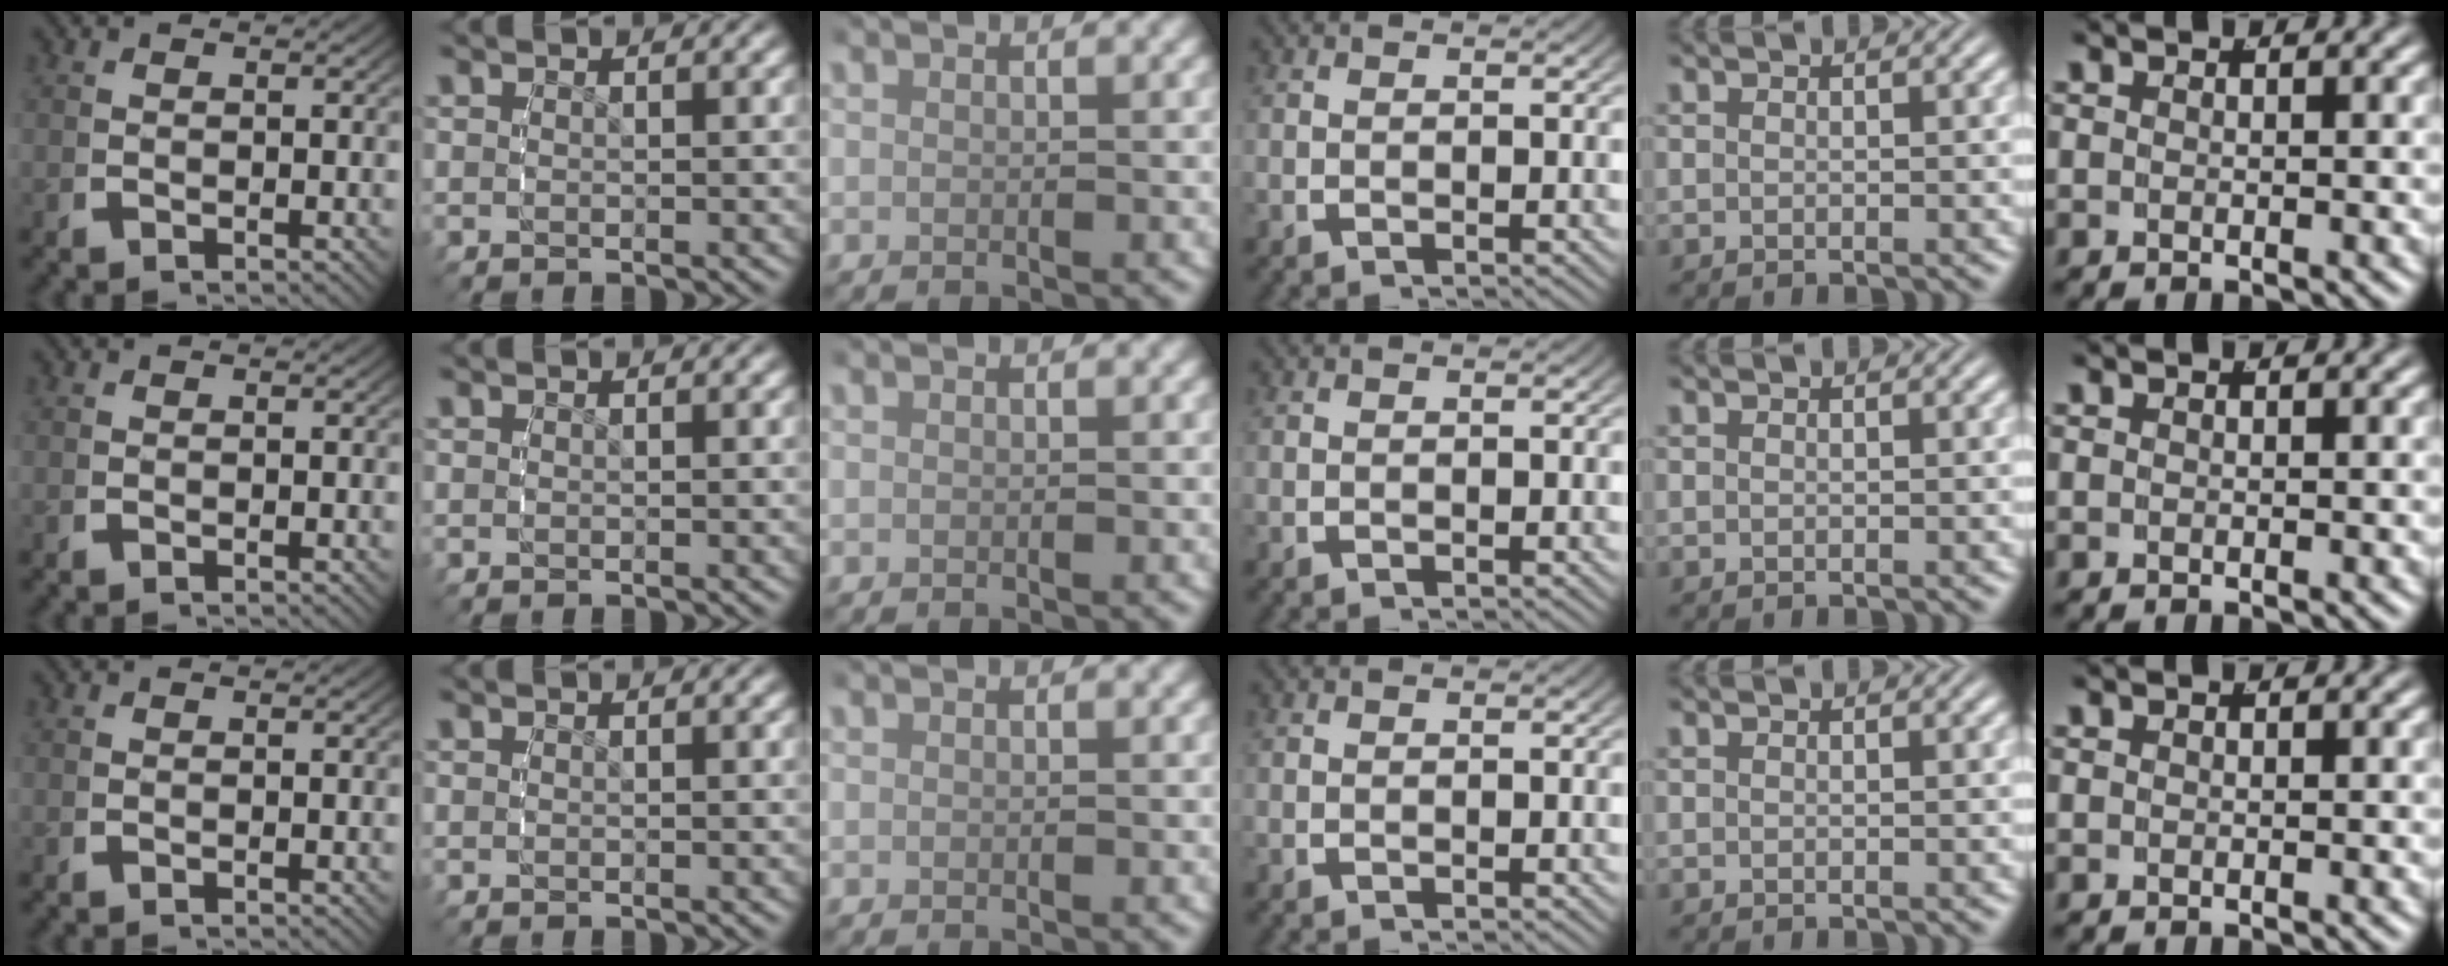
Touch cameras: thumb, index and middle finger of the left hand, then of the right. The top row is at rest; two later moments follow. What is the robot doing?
{"motion": "reach", "object": "button"}